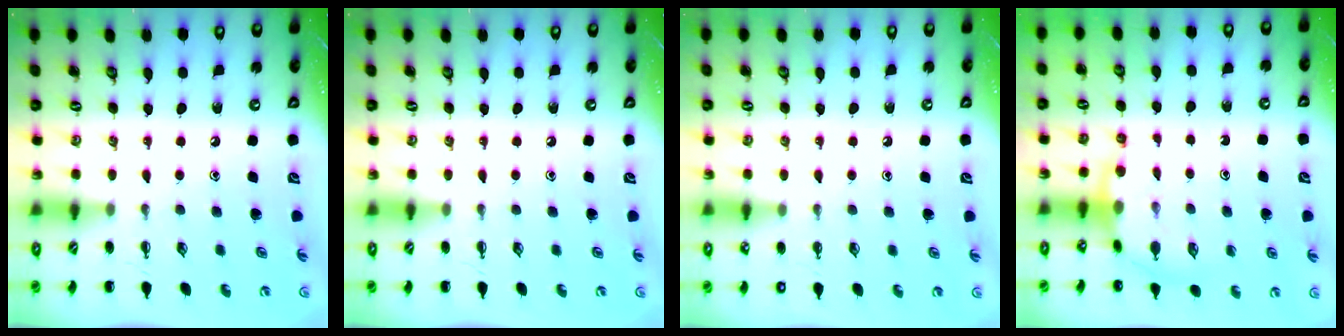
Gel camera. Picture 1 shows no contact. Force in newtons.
{"total": 0.0}
{"total": 1.8, "press": 1.8, "slide": 0.3}
{"total": 7.3, "press": 7.2, "slide": 1.1}